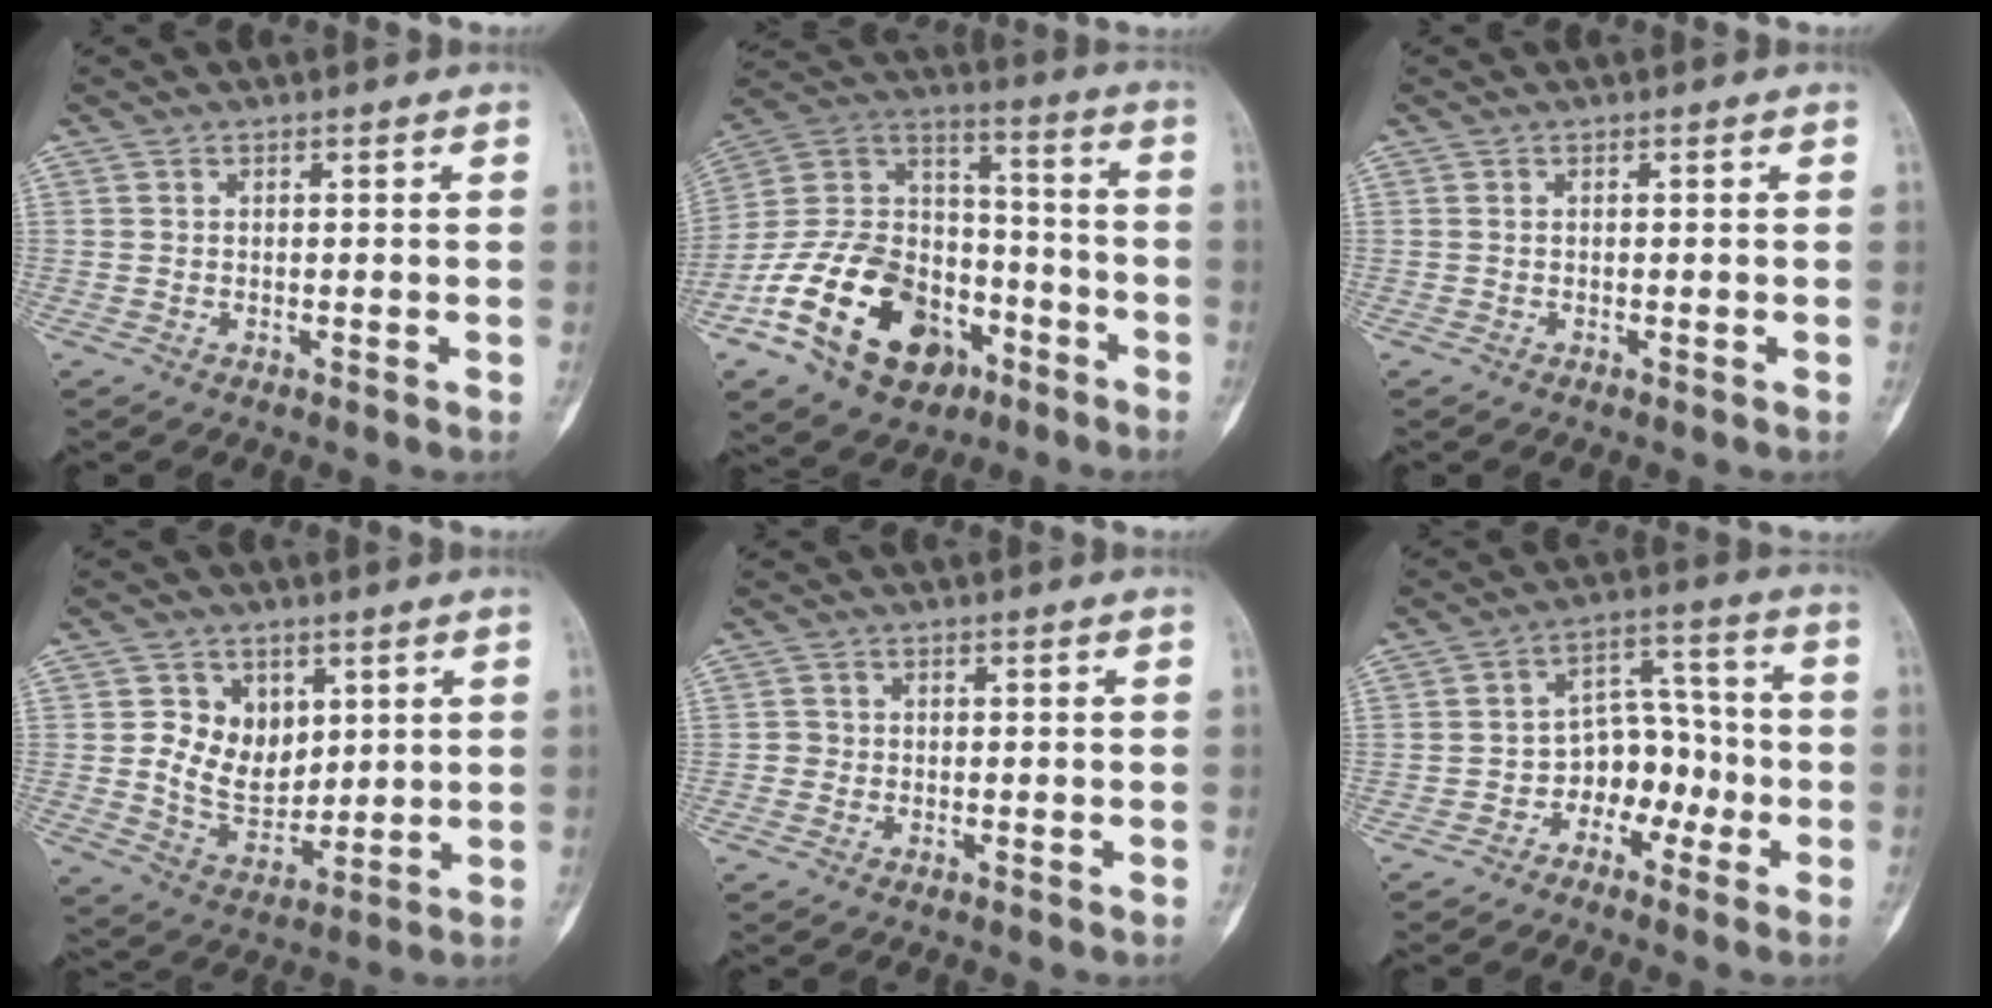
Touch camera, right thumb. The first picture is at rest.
{"total": 23.0, "force": [-11.2, 15.2, 13.1], "torque": [-0.218, 0.084, -0.190]}
{"total": 0.0}
{"total": 9.9, "force": [2.9, 7.5, 5.8], "torque": [-0.062, -0.023, 0.066]}
{"total": 1.2, "force": [-0.3, 1.2, 0.1], "torque": [0.007, 0.006, -0.010]}
{"total": 8.3, "force": [-3.3, 6.2, 4.3], "torque": [-0.018, 0.049, -0.065]}